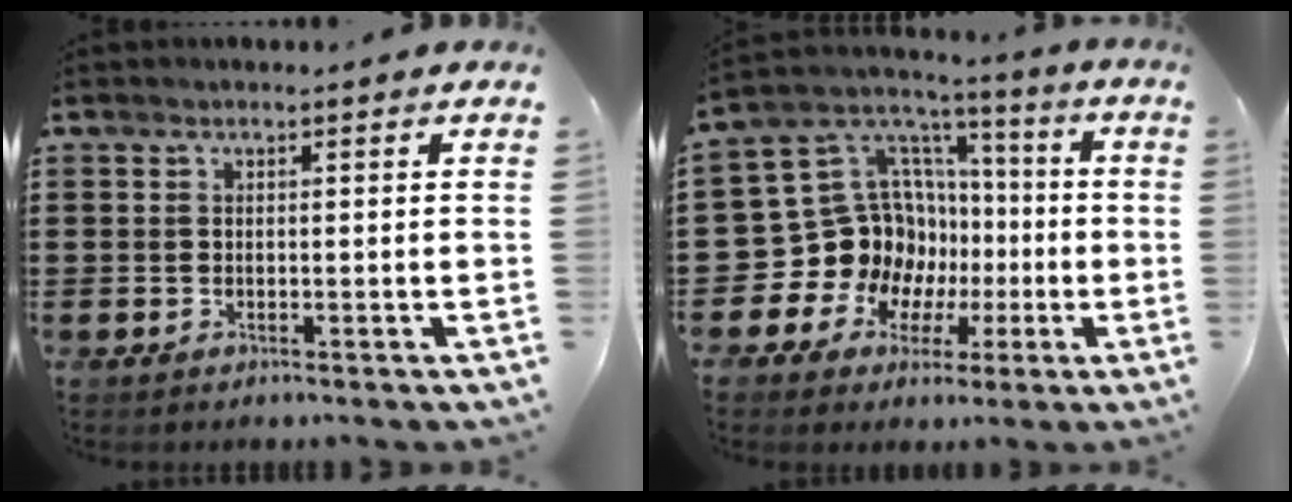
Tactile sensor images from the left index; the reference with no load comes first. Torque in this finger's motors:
{"motor_torque": [1.48, 0.66, 0.40, 0.06]}